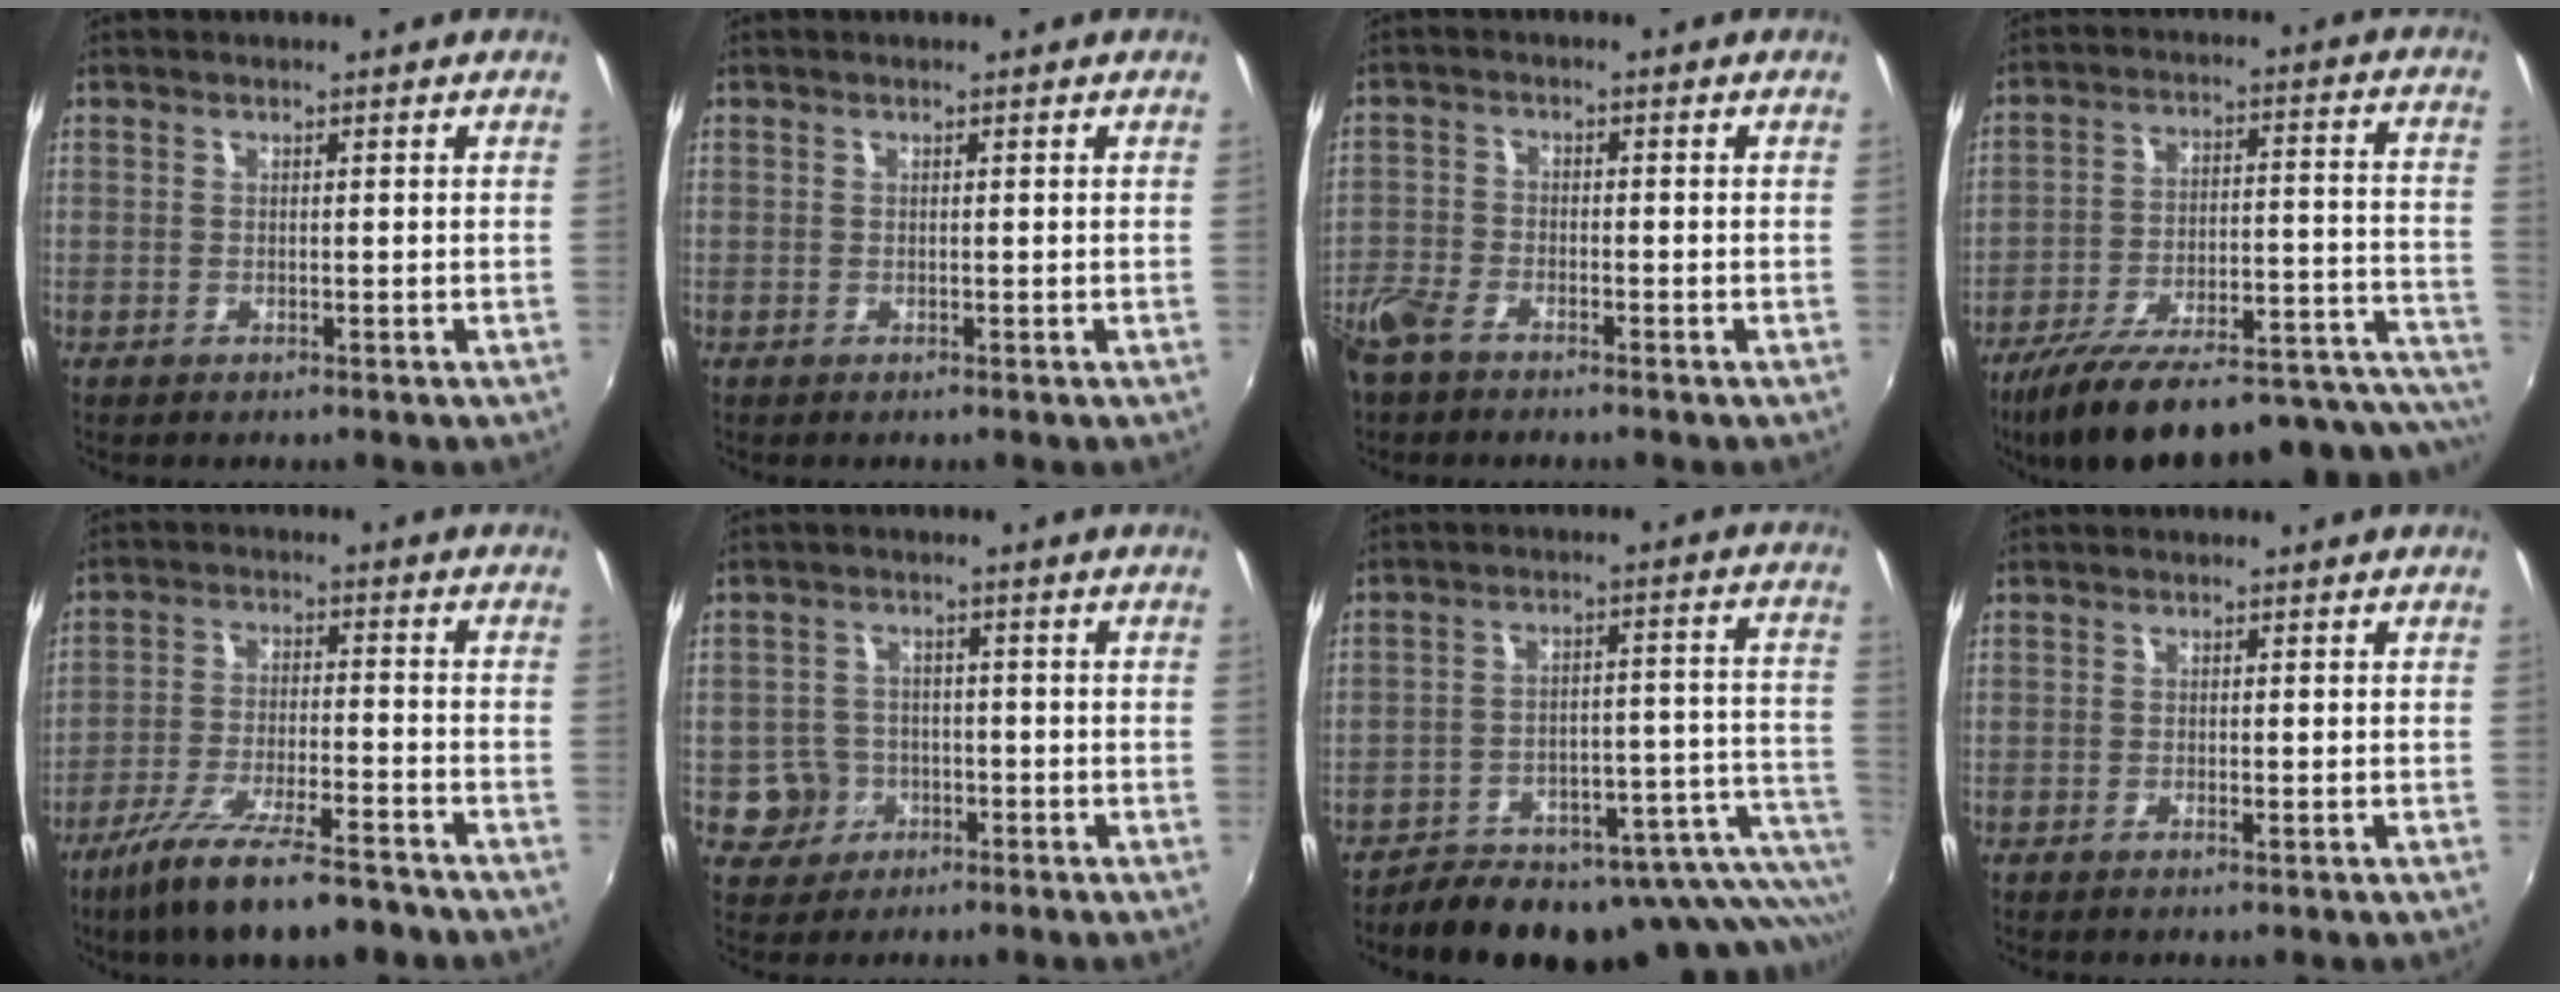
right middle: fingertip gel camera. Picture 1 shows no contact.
{"total": 0.0}
{"total": 7.0, "force": [-5.3, 3.0, 3.4], "torque": [-0.090, -0.015, -0.112]}
{"total": 29.9, "force": [-23.9, 7.3, 16.5], "torque": [-0.228, -0.034, -0.324]}
{"total": 15.0, "force": [-11.5, 2.5, 9.3], "torque": [-0.186, -0.038, -0.192]}
{"total": 5.2, "force": [-1.9, 4.7, 0.8], "torque": [-0.029, 0.012, -0.023]}
{"total": 22.4, "force": [-17.3, 7.6, 12.0], "torque": [-0.145, -0.007, -0.217]}
{"total": 0.7, "force": [-0.2, -0.3, 0.6], "torque": [-0.010, -0.001, -0.005]}